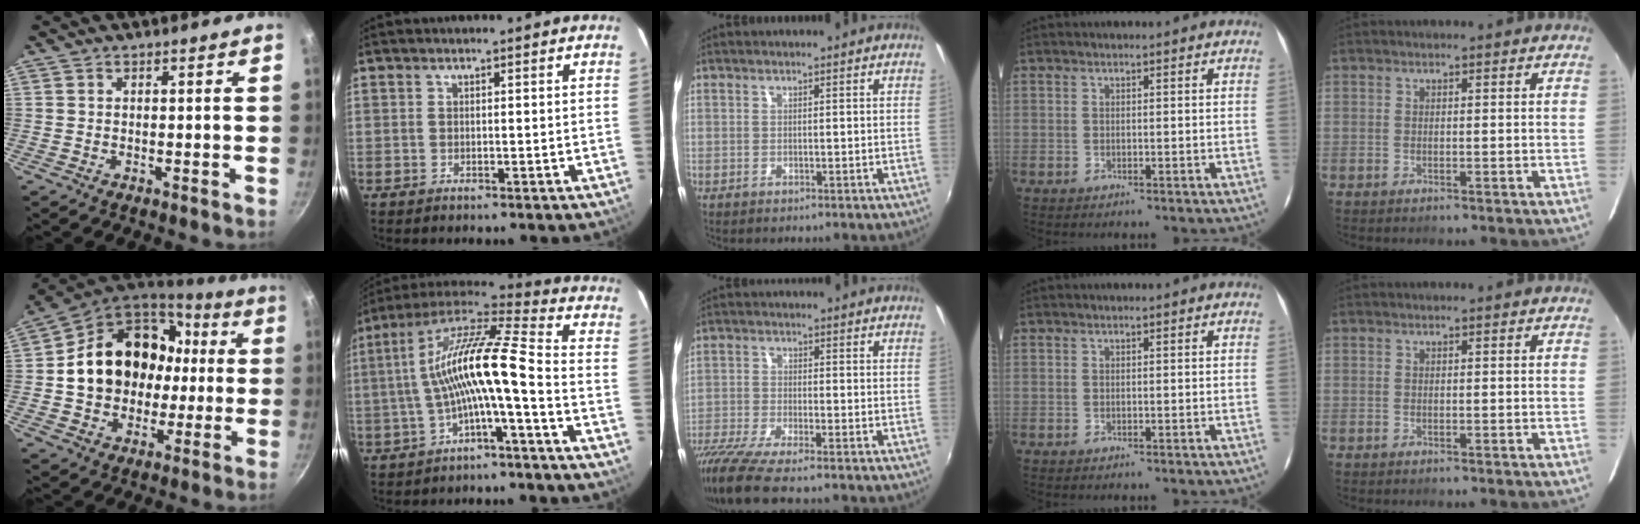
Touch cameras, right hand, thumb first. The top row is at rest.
{"thumb": {"total": 22.1, "force": [1.8, 17.6, 13.3], "torque": [-0.204, 0.047, 0.035]}, "index": {"total": 14.5, "force": [-2.7, 1.3, 14.2], "torque": [-0.274, 0.018, -0.056]}, "middle": {"total": 10.2, "force": [-8.4, 0.7, 5.9], "torque": [-0.137, -0.046, -0.153]}}